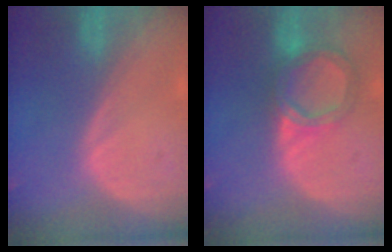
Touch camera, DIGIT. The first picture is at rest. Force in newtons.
{"total": 6.5, "press": 5.7, "slide": 3.0}